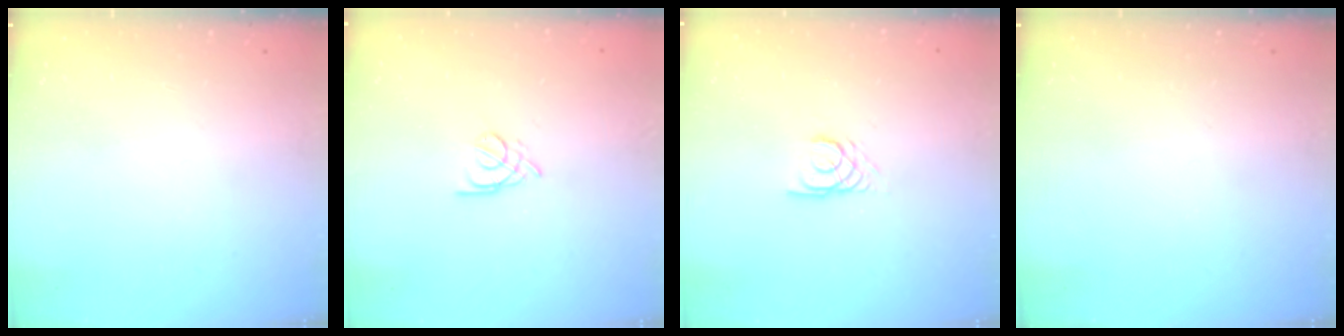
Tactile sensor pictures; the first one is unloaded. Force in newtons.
{"total": 2.5, "press": 2.5, "slide": 0.7}
{"total": 2.7, "press": 2.7, "slide": 0.1}
{"total": 0.0}